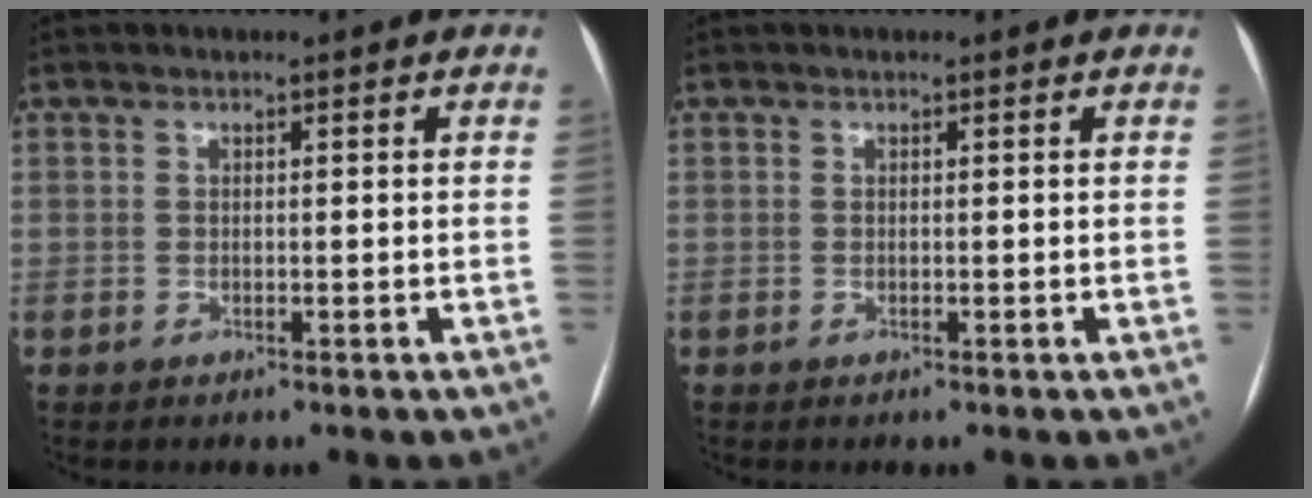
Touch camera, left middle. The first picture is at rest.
{"total": 0.0}